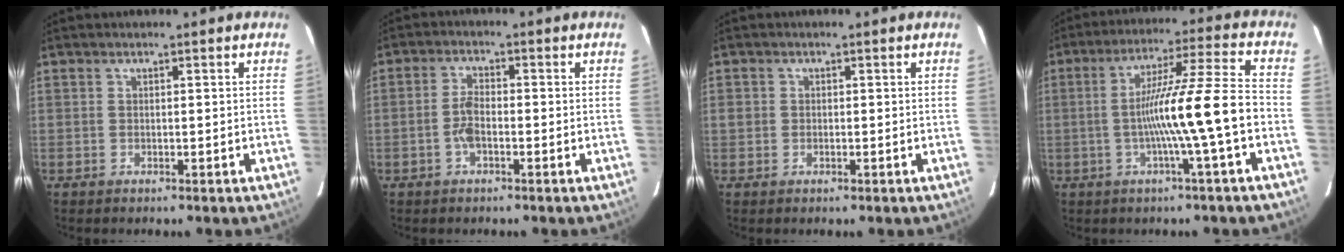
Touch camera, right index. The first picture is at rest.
{"total": 3.3, "force": [-1.0, 1.2, 2.9], "torque": [-0.063, 0.004, -0.021]}
{"total": 1.6, "force": [0.0, 1.4, 0.7], "torque": [-0.016, 0.006, 0.004]}
{"total": 12.1, "force": [-2.8, -1.7, 11.6], "torque": [-0.201, 0.011, -0.047]}